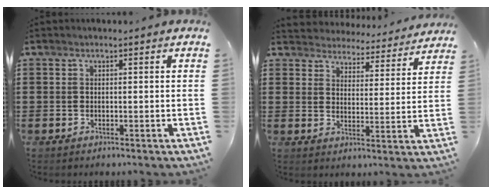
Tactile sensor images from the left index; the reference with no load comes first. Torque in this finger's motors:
{"motor_torque": [2.14, 0.00, 0.19, 0.01]}